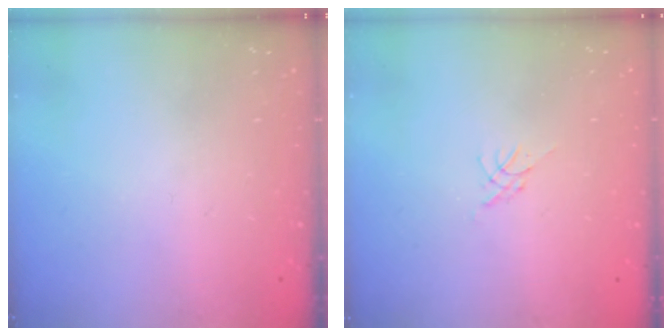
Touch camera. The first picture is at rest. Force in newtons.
{"total": 0.0}